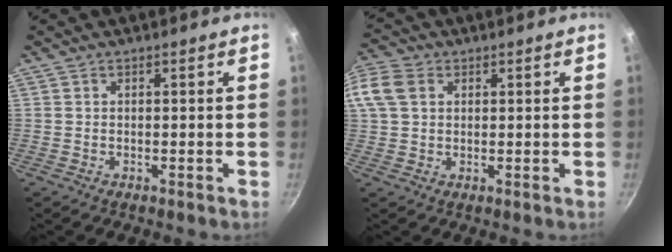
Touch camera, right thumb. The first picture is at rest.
{"total": 7.8, "force": [2.4, 5.8, 4.6], "torque": [-0.092, 0.011, 0.037]}